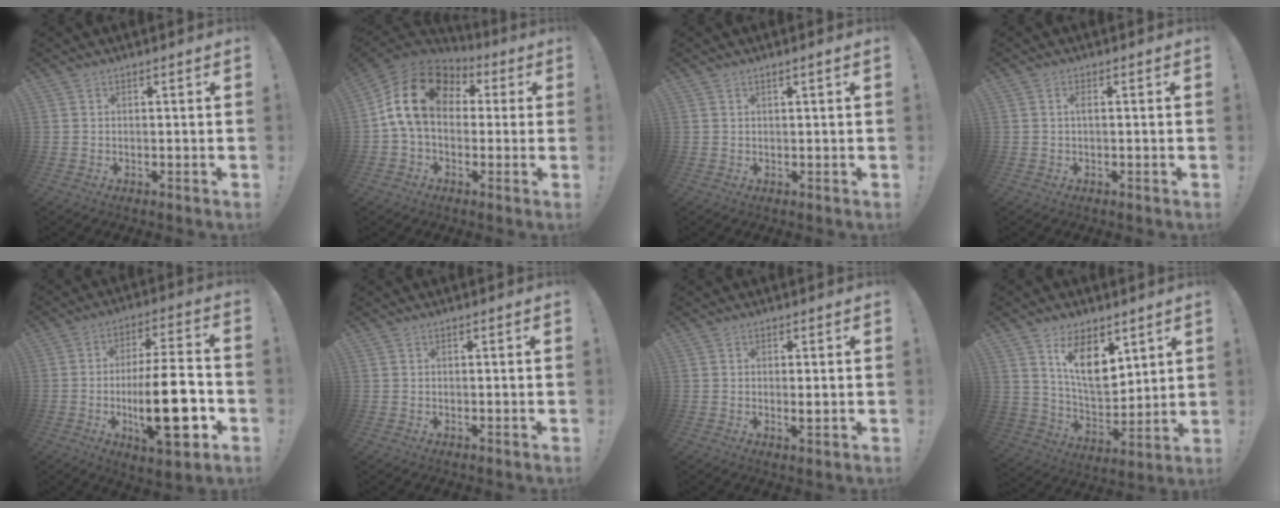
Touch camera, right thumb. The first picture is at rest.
{"total": 17.6, "force": [3.6, 12.2, 12.1], "torque": [-0.213, 0.012, 0.069]}
{"total": 1.3, "force": [0.4, -0.3, 1.2], "torque": [-0.030, 0.002, 0.008]}
{"total": 1.3, "force": [0.0, 0.3, 1.3], "torque": [-0.032, 0.005, 0.001]}
{"total": 20.9, "force": [-5.2, 6.0, 19.3], "torque": [-0.310, 0.005, -0.083]}
{"total": 0.0}
{"total": 1.6, "force": [0.2, 0.1, 1.5], "torque": [-0.013, -0.011, 0.000]}
{"total": 13.7, "force": [7.7, 8.6, 7.4], "torque": [-0.120, -0.040, 0.149]}